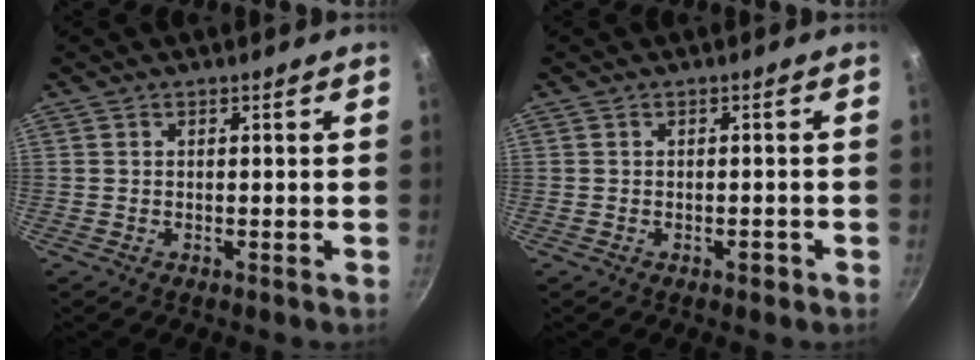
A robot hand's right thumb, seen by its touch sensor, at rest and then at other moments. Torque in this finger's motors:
{"motor_torque": [0.52, -0.25, 0.01, -0.20, -0.03]}